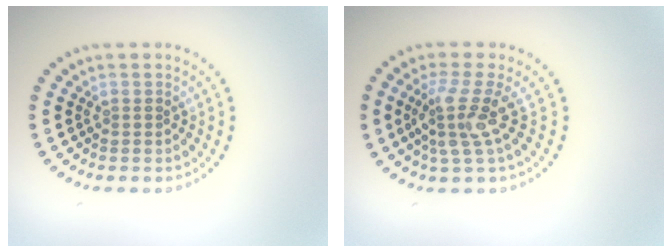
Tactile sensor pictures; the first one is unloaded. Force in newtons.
{"total": 3.5, "press": 2.6, "slide": 2.3}